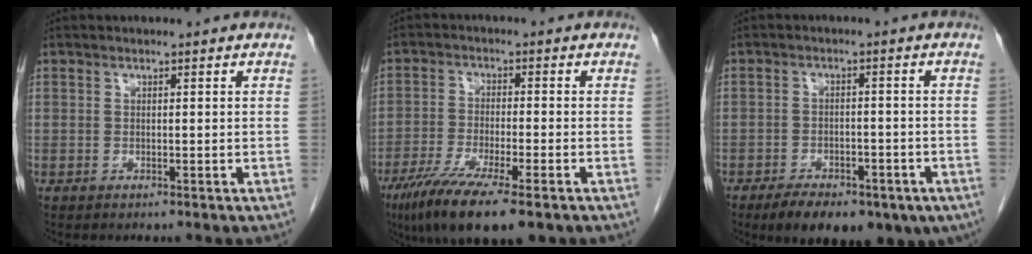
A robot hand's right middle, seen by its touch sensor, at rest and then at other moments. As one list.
[{"total": 11.7, "force": [-7.6, 1.7, 8.8], "torque": [-0.152, -0.028, -0.121]}, {"total": 14.0, "force": [-9.0, 6.6, 8.5], "torque": [-0.122, -0.002, -0.124]}]